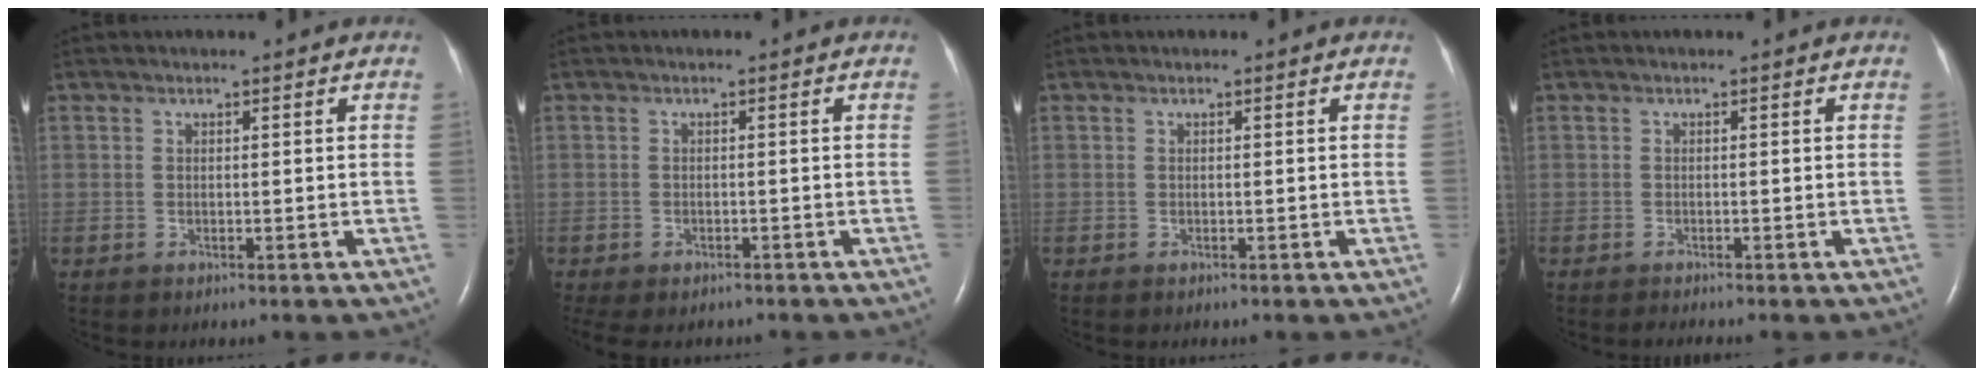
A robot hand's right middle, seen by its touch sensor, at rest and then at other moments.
{"total": 7.6, "force": [-6.0, 3.4, 3.1], "torque": [-0.059, -0.005, -0.079]}
{"total": 0.0}
{"total": 1.1, "force": [-0.9, -0.2, 0.5], "torque": [-0.013, -0.002, -0.017]}